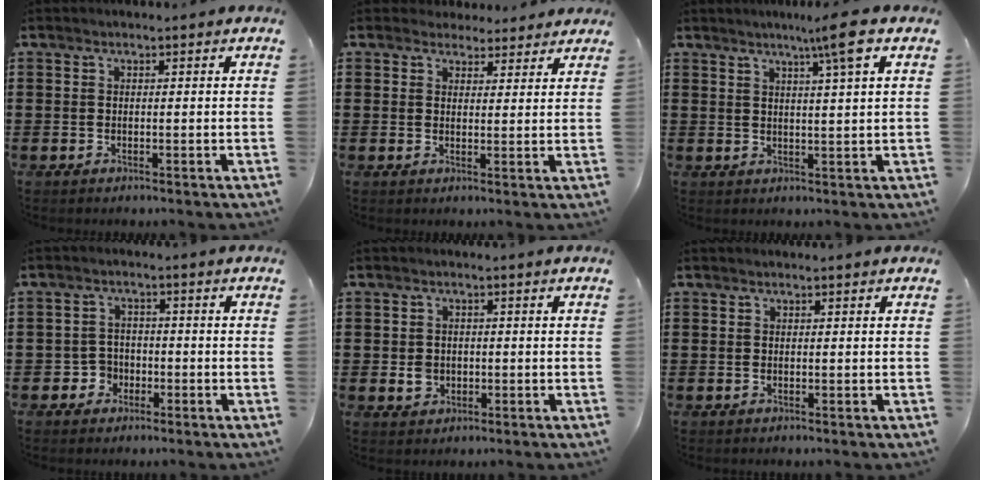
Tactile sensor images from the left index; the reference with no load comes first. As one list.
[{"total": 3.1, "force": [2.9, 1.2, 0.2], "torque": [-0.004, -0.006, 0.054]}, {"total": 6.1, "force": [3.5, -0.7, 5.0], "torque": [-0.088, -0.005, 0.052]}, {"total": 3.0, "force": [-1.6, 2.4, 0.7], "torque": [-0.022, 0.003, -0.035]}, {"total": 2.3, "force": [-0.3, 2.0, 1.0], "torque": [-0.025, 0.004, -0.008]}, {"total": 0.0}]